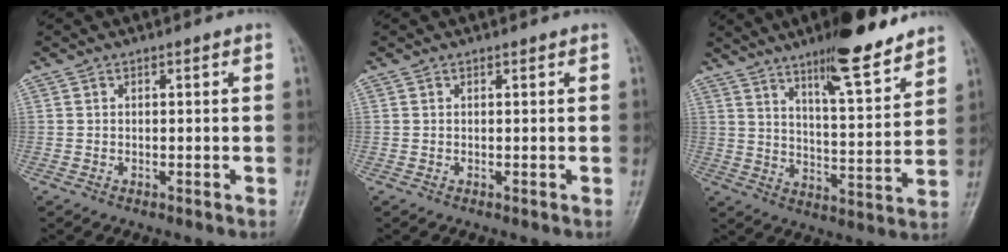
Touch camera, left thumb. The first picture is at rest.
{"total": 0.0}
{"total": 14.4, "force": [10.8, 2.7, 9.2], "torque": [-0.120, -0.071, 0.172]}